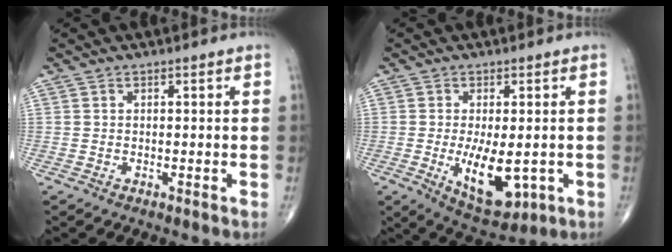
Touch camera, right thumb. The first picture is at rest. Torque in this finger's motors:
{"motor_torque": [3.52, 1.49, 1.55, -0.27, 0.43]}